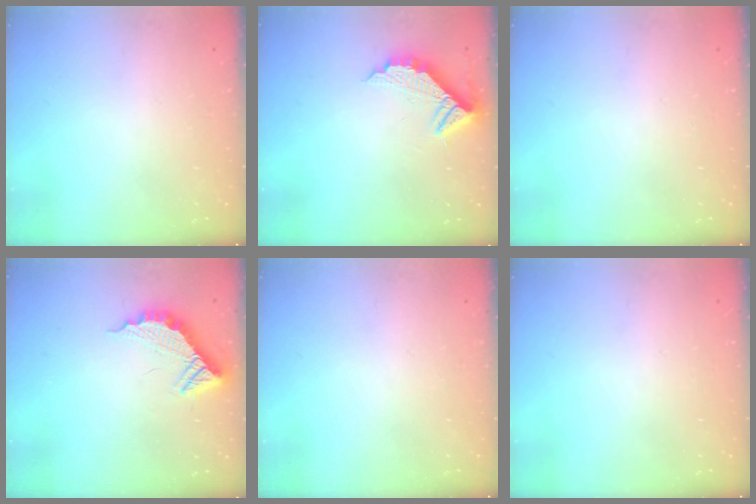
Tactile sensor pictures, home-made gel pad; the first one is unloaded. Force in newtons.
{"total": 9.0, "press": 9.0, "slide": 0.7}
{"total": 0.0}
{"total": 14.3, "press": 14.2, "slide": 1.0}
{"total": 0.0}
{"total": 0.0}